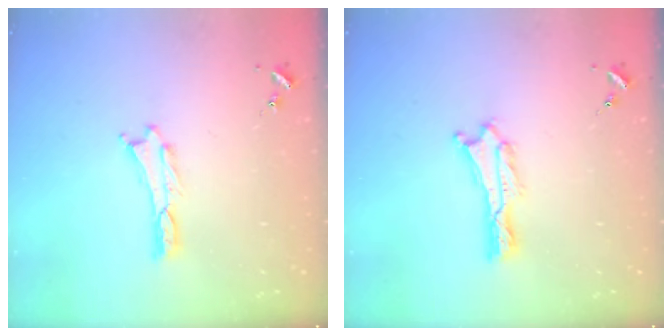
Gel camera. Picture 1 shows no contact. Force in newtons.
{"total": 0.7, "press": 0.7, "slide": 0.1}